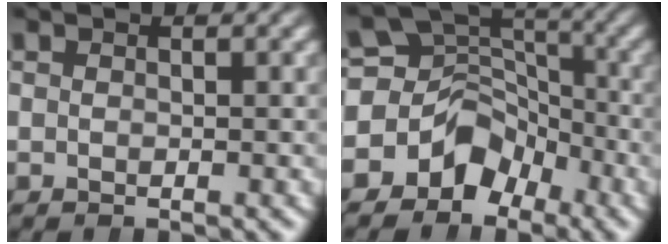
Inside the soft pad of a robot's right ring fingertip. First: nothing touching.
{"total": 11.1, "force": [-1.5, 10.0, 4.7], "torque": [-0.100, -0.032, -0.028]}